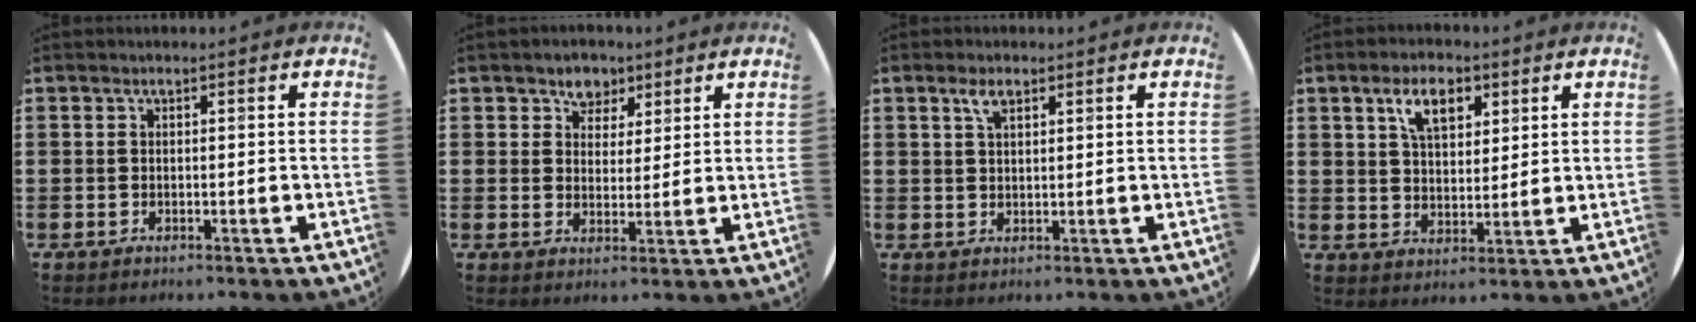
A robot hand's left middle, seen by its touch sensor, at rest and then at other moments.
{"total": 3.8, "force": [2.7, 2.6, 0.3], "torque": [-0.012, 0.006, 0.048]}
{"total": 2.4, "force": [1.5, 1.0, 1.6], "torque": [-0.028, 0.002, 0.025]}
{"total": 6.1, "force": [3.5, 3.2, 3.9], "torque": [-0.064, 0.002, 0.058]}